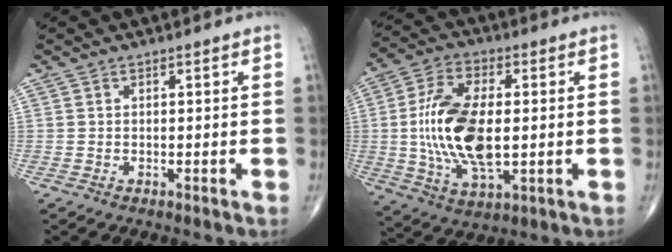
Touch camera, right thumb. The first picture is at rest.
{"total": 17.0, "force": [-0.1, 8.4, 14.8], "torque": [-0.292, -0.002, 0.002]}